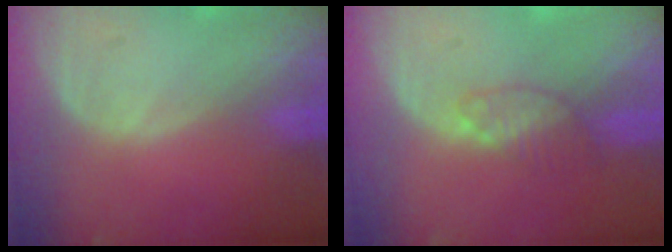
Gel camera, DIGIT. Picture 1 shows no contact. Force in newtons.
{"total": 3.4, "press": 3.2, "slide": 0.9}